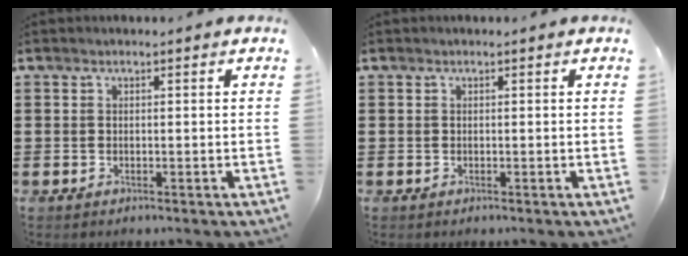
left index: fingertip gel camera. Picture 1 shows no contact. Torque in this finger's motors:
{"motor_torque": [0.00, 0.00, 0.00, 0.00]}